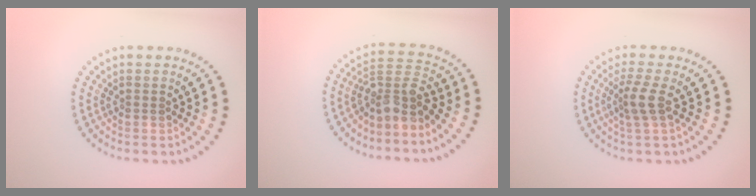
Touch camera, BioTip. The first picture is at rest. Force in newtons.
{"total": 3.7, "press": 2.9, "slide": 2.2}
{"total": 2.4, "press": 1.9, "slide": 1.6}